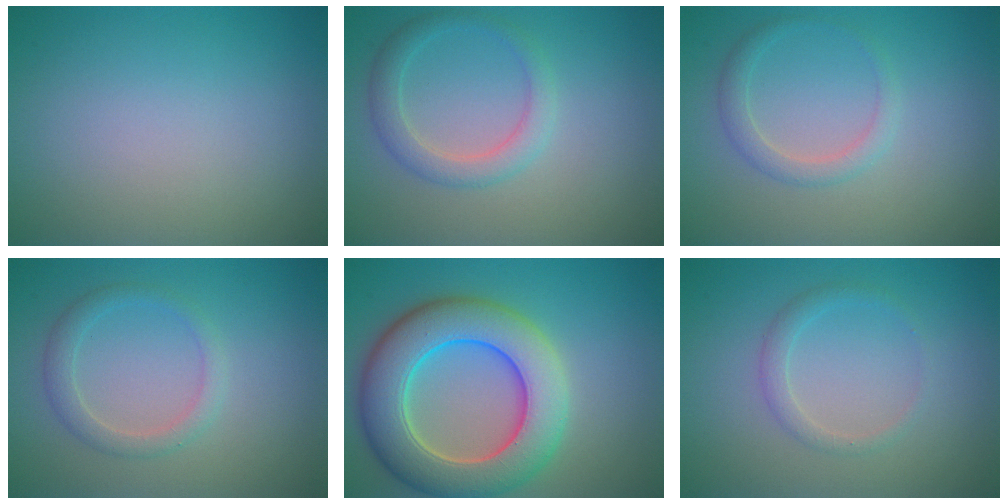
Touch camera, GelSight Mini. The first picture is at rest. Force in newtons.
{"total": 2.7, "press": 2.7, "slide": 0.2}
{"total": 1.7, "press": 1.7, "slide": 0.1}
{"total": 2.1, "press": 2.1, "slide": 0.2}
{"total": 9.8, "press": 9.7, "slide": 0.6}
{"total": 1.5, "press": 1.4, "slide": 0.0}